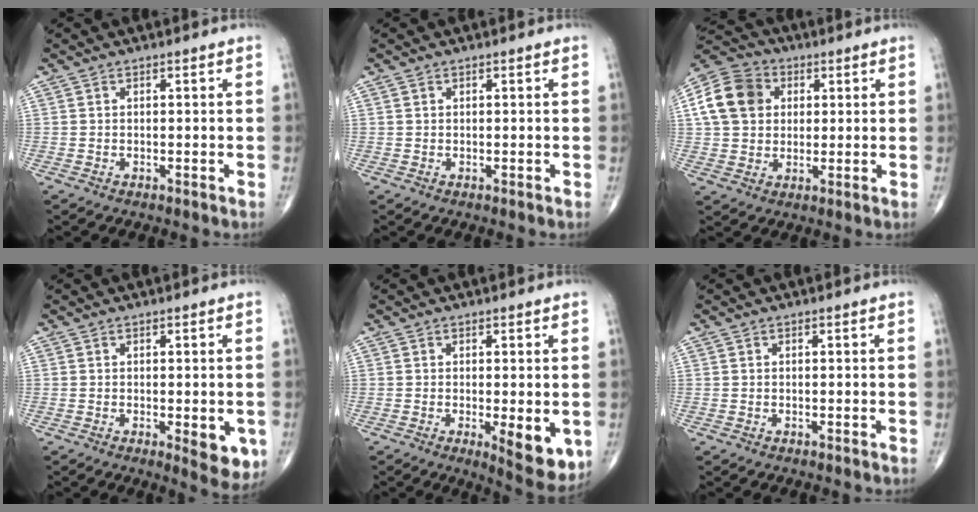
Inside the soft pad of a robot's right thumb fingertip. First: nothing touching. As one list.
[{"total": 0.5, "force": [0.3, 0.4, 0.2], "torque": [-0.001, 0.003, 0.006]}, {"total": 12.1, "force": [2.9, 9.8, 6.5], "torque": [-0.106, 0.008, 0.040]}, {"total": 6.1, "force": [-1.5, 2.2, 5.5], "torque": [-0.050, -0.012, -0.013]}, {"total": 7.7, "force": [-1.5, 2.4, 7.2], "torque": [-0.086, -0.022, -0.015]}, {"total": 0.0}]